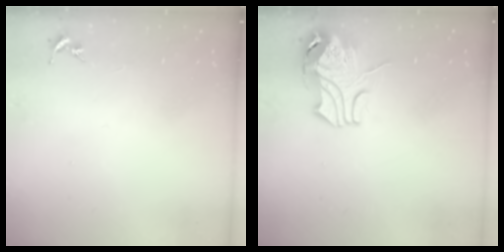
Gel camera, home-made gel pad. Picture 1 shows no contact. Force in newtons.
{"total": 10.8, "press": 10.7, "slide": 1.3}